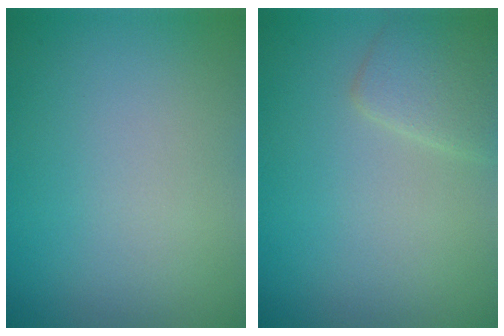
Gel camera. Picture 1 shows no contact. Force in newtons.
{"total": 2.6, "press": 2.6, "slide": 0.1}